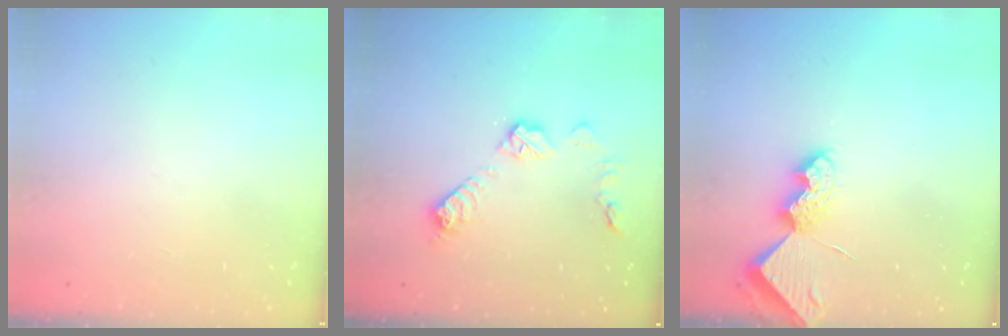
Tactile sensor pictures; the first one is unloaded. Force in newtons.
{"total": 10.8, "press": 10.8, "slide": 0.6}
{"total": 7.4, "press": 7.3, "slide": 0.8}